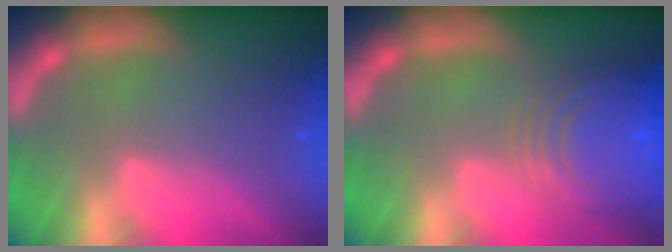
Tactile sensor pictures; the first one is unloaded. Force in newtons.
{"total": 10.0}